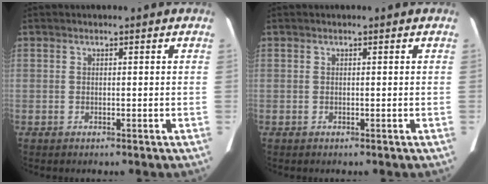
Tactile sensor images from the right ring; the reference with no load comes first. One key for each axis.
{"total": 0.0}